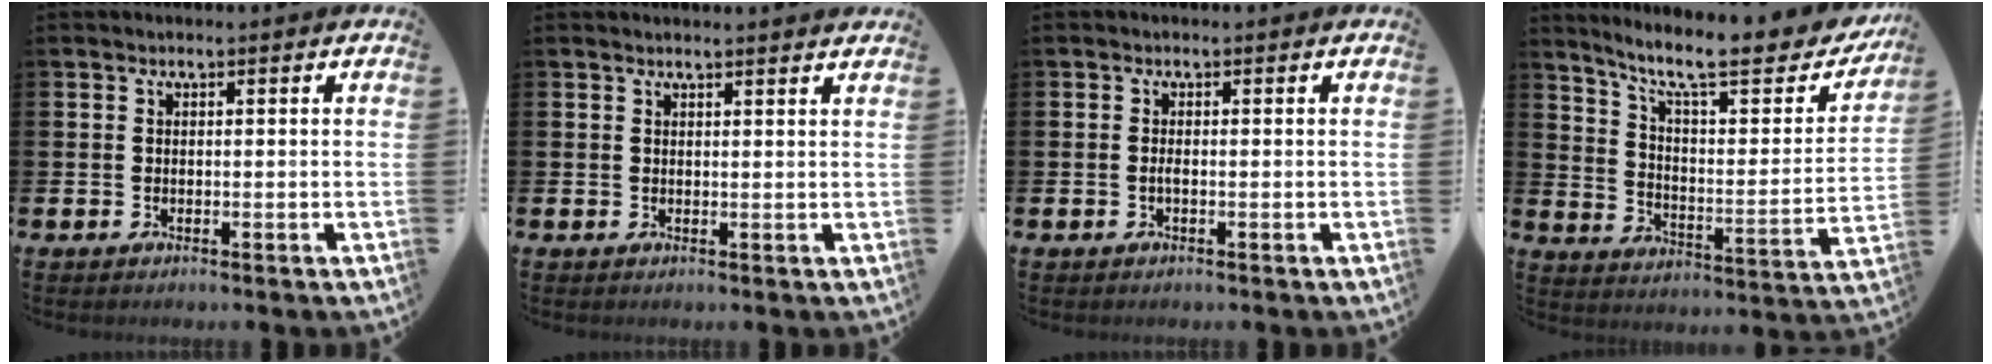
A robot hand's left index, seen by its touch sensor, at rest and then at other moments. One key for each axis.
{"total": 1.1, "fx": 1.1, "fy": -0.1, "fz": 0.1, "tx": 0.009, "ty": -0.008, "tz": 0.019}
{"total": 0.6, "fx": -0.3, "fy": 0.1, "fz": 0.6, "tx": -0.018, "ty": 0.001, "tz": -0.003}
{"total": 10.8, "fx": 8.7, "fy": 2.4, "fz": 6.0, "tx": -0.130, "ty": -0.061, "tz": 0.139}